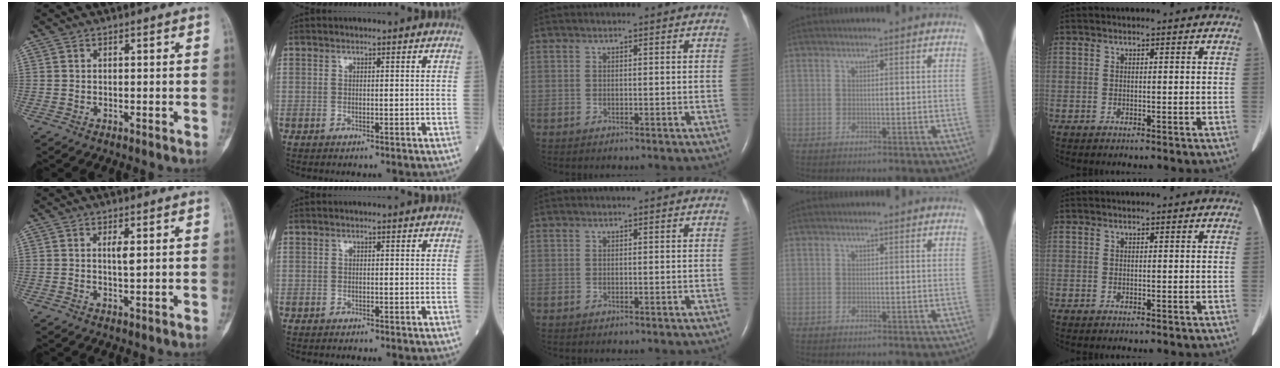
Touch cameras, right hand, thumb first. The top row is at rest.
{"thumb": {"total": 2.0, "force": [0.5, 0.5, 1.9], "torque": [-0.032, 0.001, 0.010]}, "index": {"total": 0.9, "force": [-0.8, 0.4, 0.1], "torque": [-0.007, 0.001, -0.017]}}